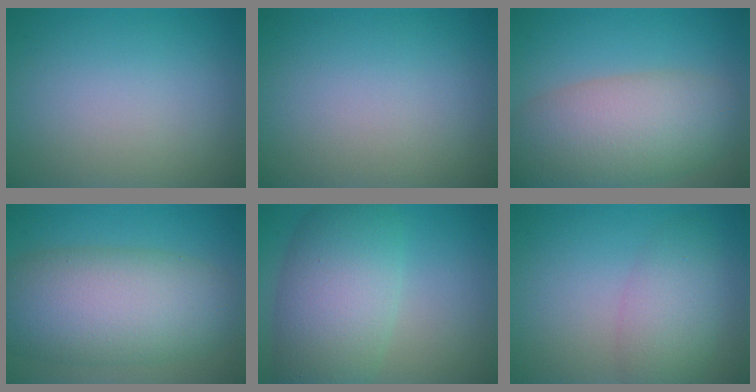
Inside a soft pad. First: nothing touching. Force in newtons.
{"total": 0.0}
{"total": 8.7, "press": 8.7, "slide": 0.8}
{"total": 10.2, "press": 10.2, "slide": 0.4}
{"total": 8.6, "press": 8.6, "slide": 0.4}
{"total": 4.0, "press": 4.0, "slide": 0.2}